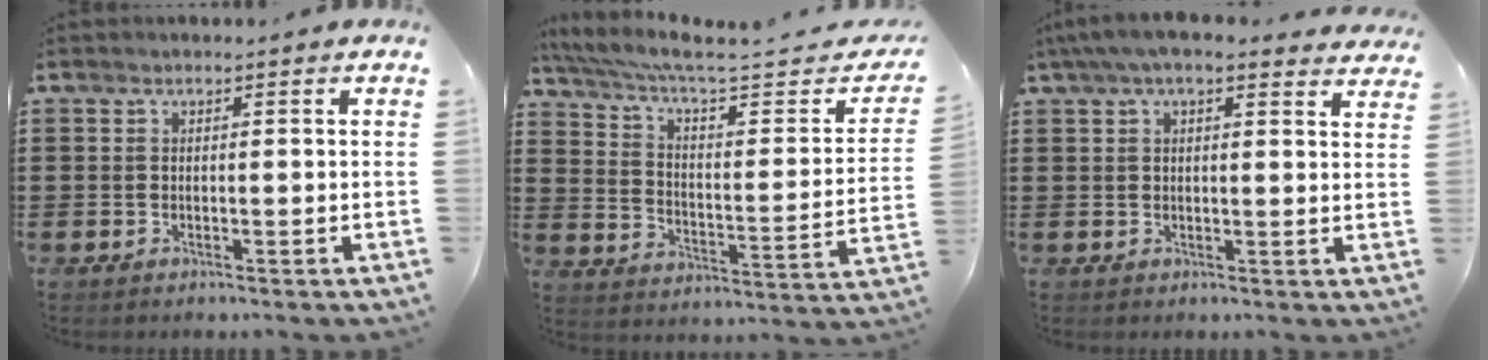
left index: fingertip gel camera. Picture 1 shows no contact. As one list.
[{"total": 5.9, "force": [4.3, 0.9, 3.8], "torque": [-0.094, -0.032, 0.068]}, {"total": 5.1, "force": [4.0, 0.9, 2.9], "torque": [-0.067, -0.002, 0.073]}]